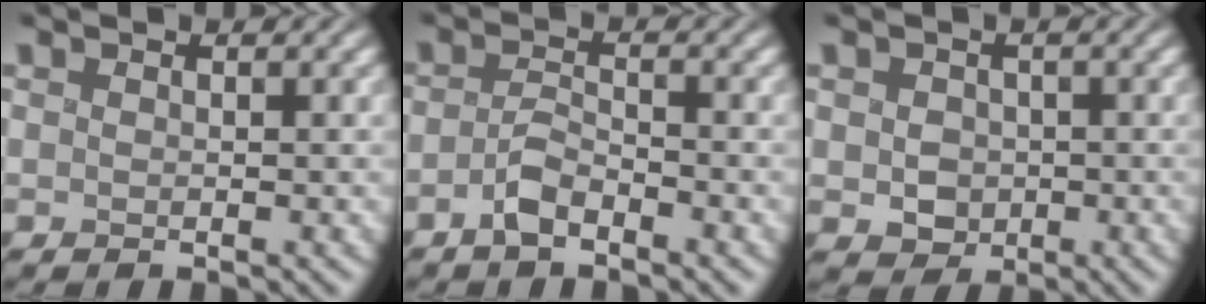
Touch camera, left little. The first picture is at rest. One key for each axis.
{"total": 2.5, "fx": -2.1, "fy": 0.7, "fz": 1.3, "tx": -0.022, "ty": 0.003, "tz": -0.045}
{"total": 2.5, "fx": -0.4, "fy": 2.2, "fz": 1.1, "tx": -0.025, "ty": -0.003, "tz": -0.010}